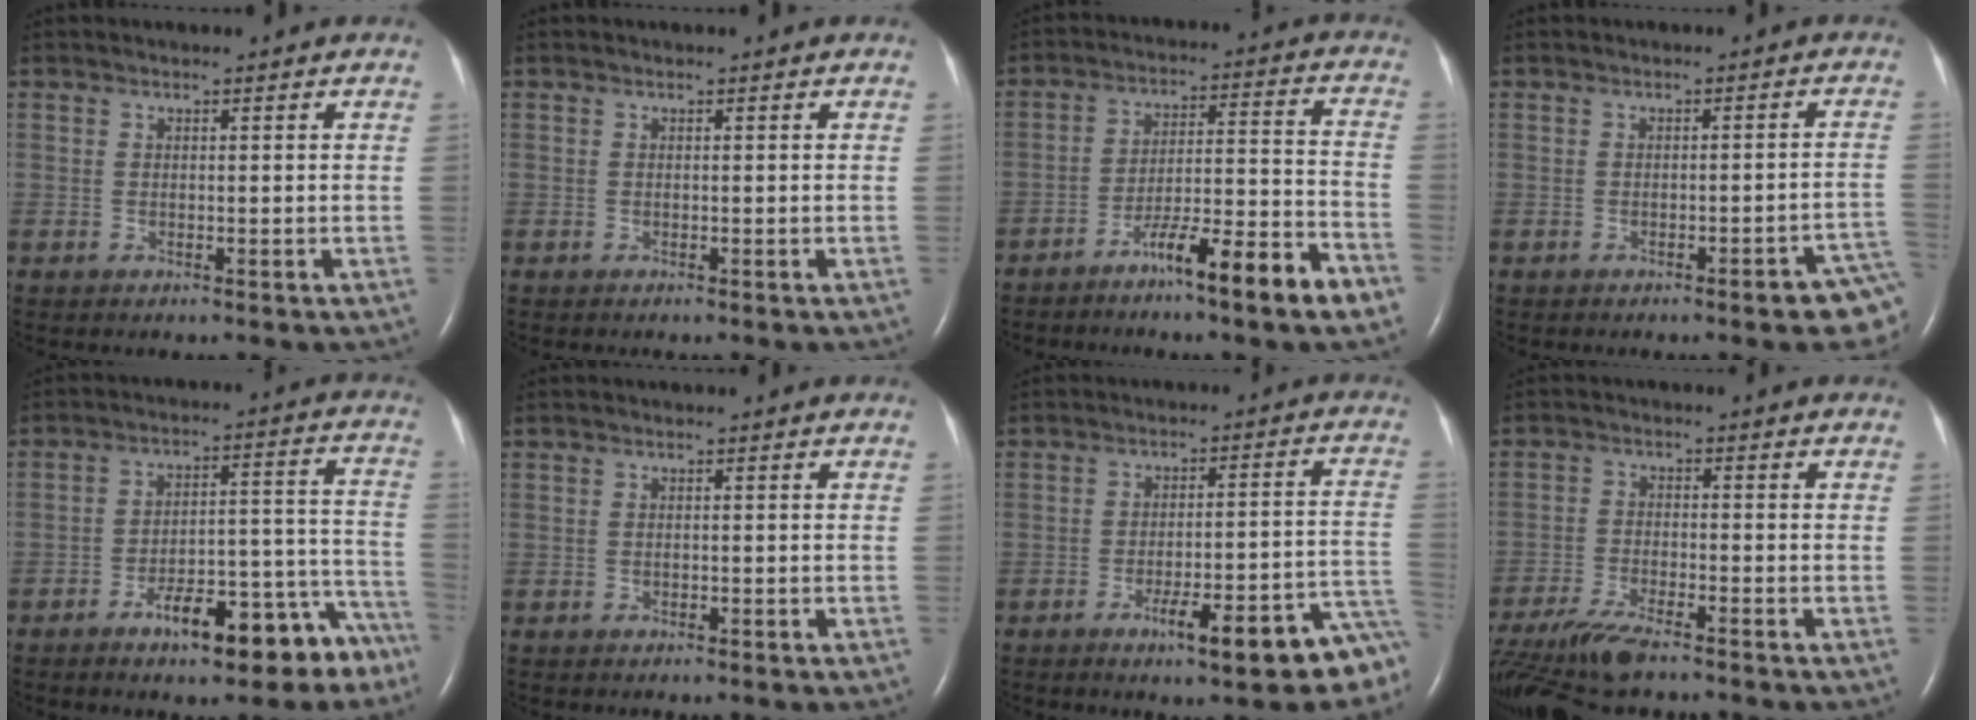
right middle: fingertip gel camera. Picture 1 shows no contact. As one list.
[{"total": 0.0}, {"total": 11.1, "force": [-7.3, 0.0, 8.3], "torque": [-0.126, 0.001, -0.122]}, {"total": 5.0, "force": [-3.6, 0.1, 3.5], "torque": [-0.029, 0.009, -0.046]}, {"total": 12.8, "force": [-9.1, 4.2, 8.0], "torque": [-0.089, 0.056, -0.130]}, {"total": 0.0}, {"total": 11.3, "force": [-7.4, 1.5, 8.5], "torque": [-0.085, 0.024, -0.097]}, {"total": 10.5, "force": [-8.7, 1.2, 5.8], "torque": [-0.111, -0.028, -0.149]}]